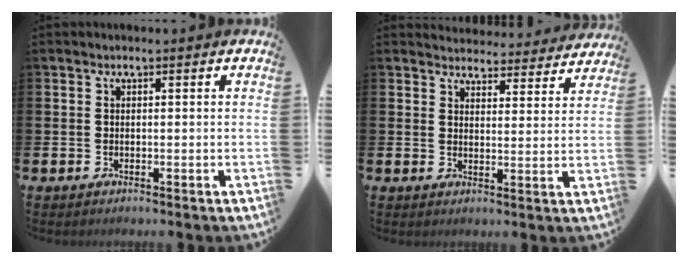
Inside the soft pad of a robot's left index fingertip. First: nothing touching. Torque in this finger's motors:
{"motor_torque": [0.99, -1.16, 0.09, 0.01]}